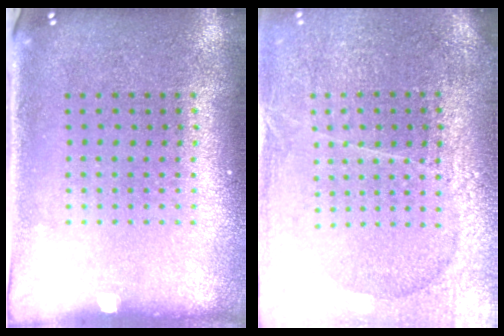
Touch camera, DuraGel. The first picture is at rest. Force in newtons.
{"total": 3.6, "press": 3.3, "slide": 1.4}